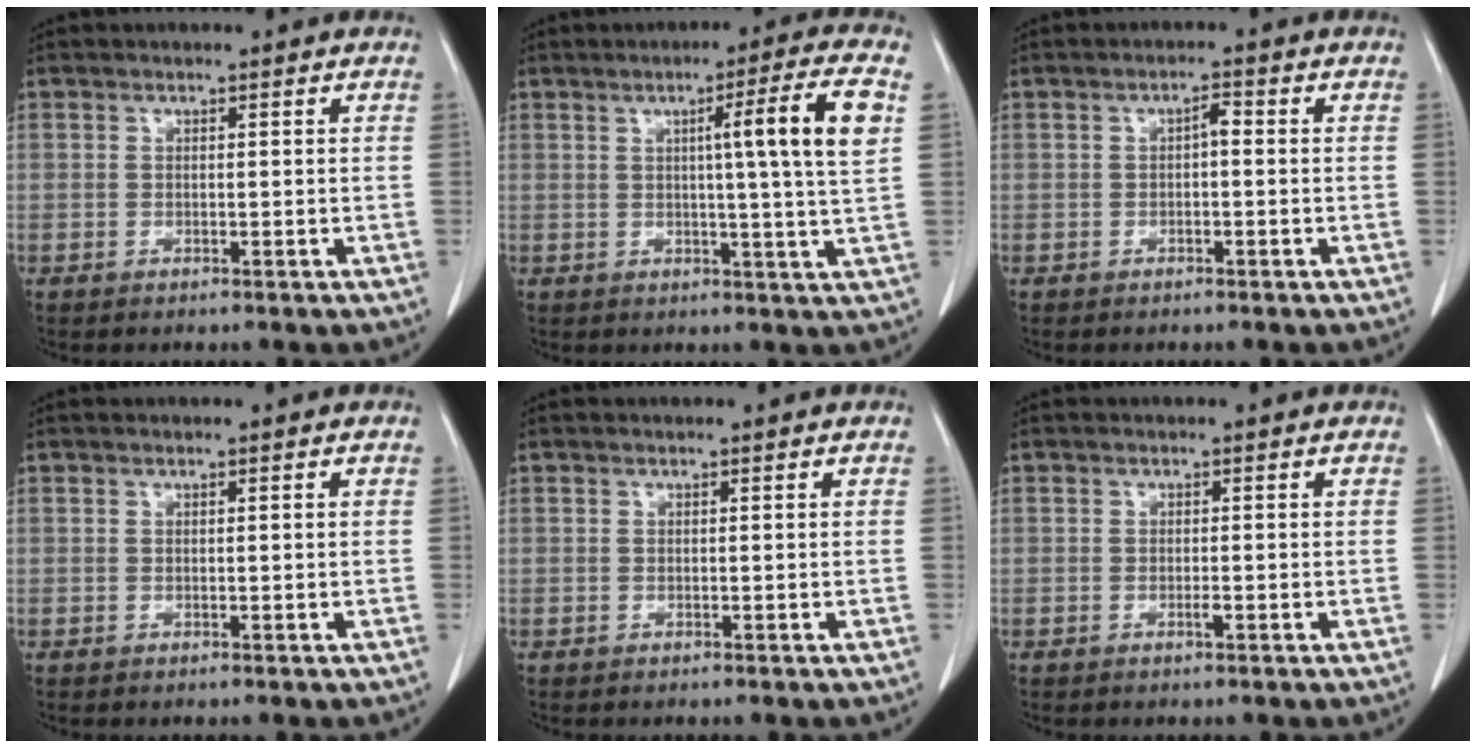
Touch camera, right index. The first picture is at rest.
{"total": 9.8, "force": [2.4, -1.5, 9.4], "torque": [-0.138, 0.001, 0.031]}
{"total": 1.6, "force": [-0.1, 0.5, 1.5], "torque": [-0.026, 0.005, -0.003]}
{"total": 0.0}
{"total": 0.0}
{"total": 0.8, "force": [-0.3, 0.1, 0.7], "torque": [-0.016, -0.001, -0.004]}